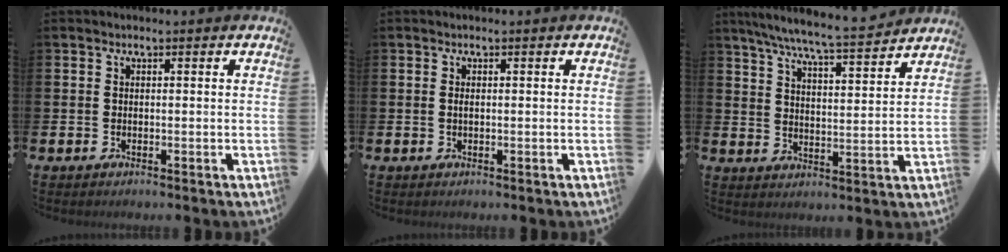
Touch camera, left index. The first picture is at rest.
{"total": 0.6, "force": [0.1, 0.2, 0.5], "torque": [-0.012, 0.002, 0.002]}
{"total": 7.8, "force": [7.2, 0.0, 2.9], "torque": [-0.070, -0.051, 0.125]}